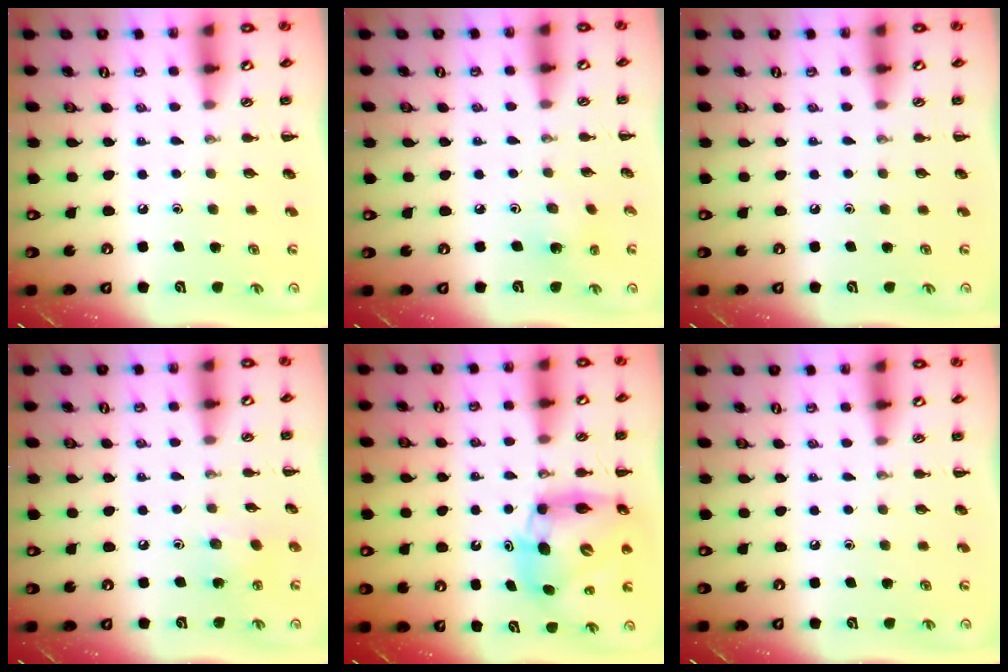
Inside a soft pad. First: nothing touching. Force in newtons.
{"total": 2.4, "press": 2.2, "slide": 0.8}
{"total": 0.0}
{"total": 3.9, "press": 3.8, "slide": 1.1}
{"total": 11.4, "press": 10.8, "slide": 3.8}
{"total": 0.0}